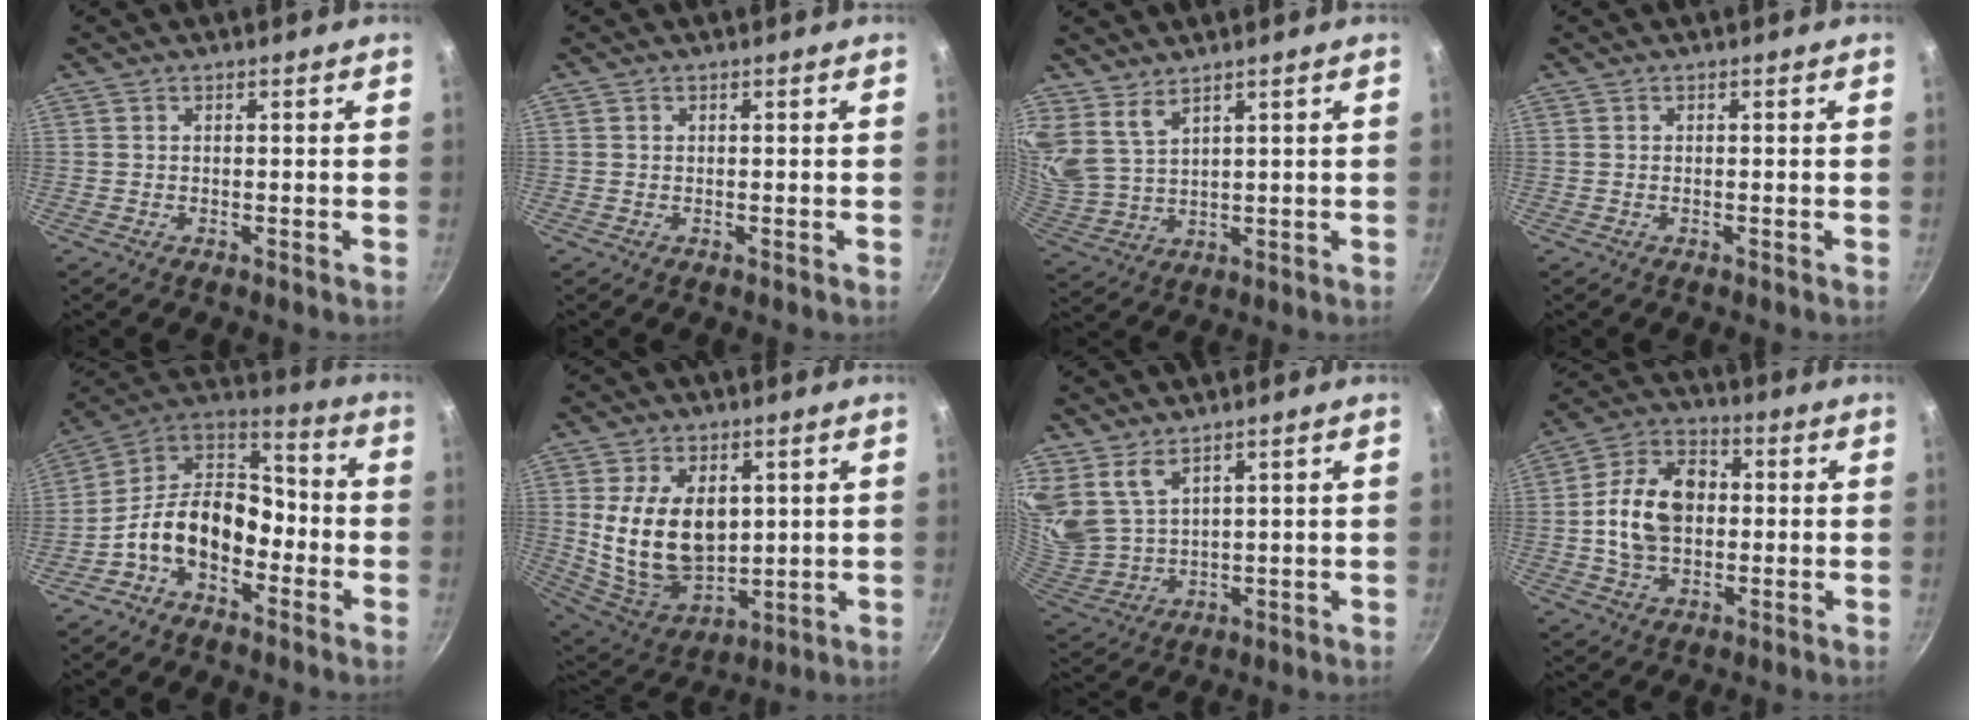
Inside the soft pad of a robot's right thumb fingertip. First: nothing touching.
{"total": 0.0}
{"total": 6.4, "force": [4.9, 2.7, 3.2], "torque": [-0.056, -0.038, 0.114]}
{"total": 0.0}
{"total": 15.3, "force": [-5.2, 10.3, 10.1], "torque": [-0.144, 0.071, -0.118]}
{"total": 16.6, "force": [2.6, 10.9, 12.3], "torque": [-0.197, -0.032, 0.067]}
{"total": 8.2, "force": [5.7, 4.2, 4.2], "torque": [-0.072, -0.045, 0.132]}
{"total": 13.9, "force": [0.3, 9.9, 9.8], "torque": [-0.147, 0.021, -0.006]}